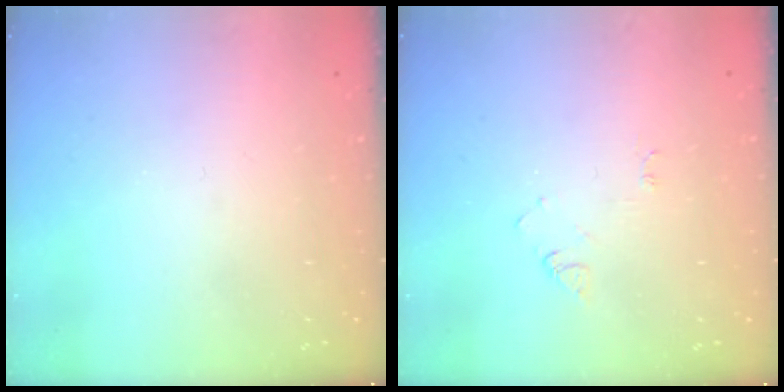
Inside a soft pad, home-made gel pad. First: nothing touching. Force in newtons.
{"total": 4.2, "press": 4.2, "slide": 0.5}